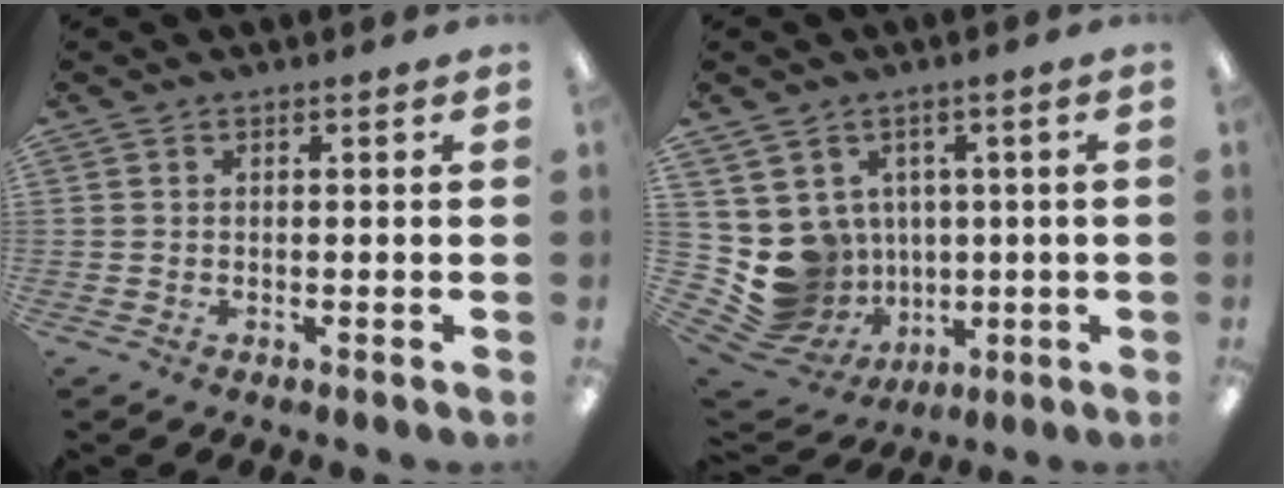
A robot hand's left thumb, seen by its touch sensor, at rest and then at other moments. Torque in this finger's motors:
{"motor_torque": [1.13, 1.24, 0.22, -0.41, 0.00]}